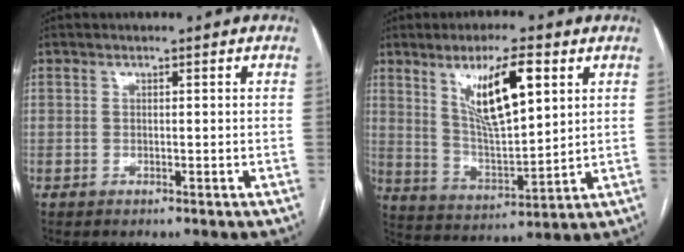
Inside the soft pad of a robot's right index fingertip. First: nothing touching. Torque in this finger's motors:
{"motor_torque": [1.16, 0.97, 0.31, 0.20]}